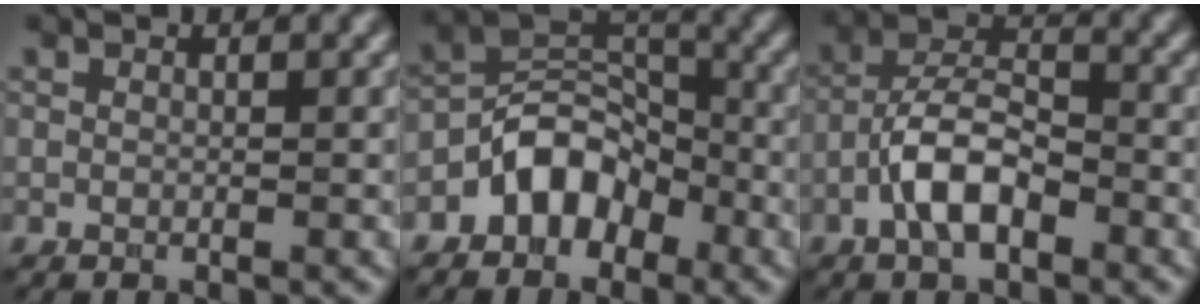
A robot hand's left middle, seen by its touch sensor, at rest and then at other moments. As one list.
[{"total": 5.2, "force": [-3.0, 3.3, 2.6], "torque": [-0.028, 0.014, -0.063]}, {"total": 5.3, "force": [-2.6, 2.3, 4.0], "torque": [-0.068, 0.016, -0.054]}]